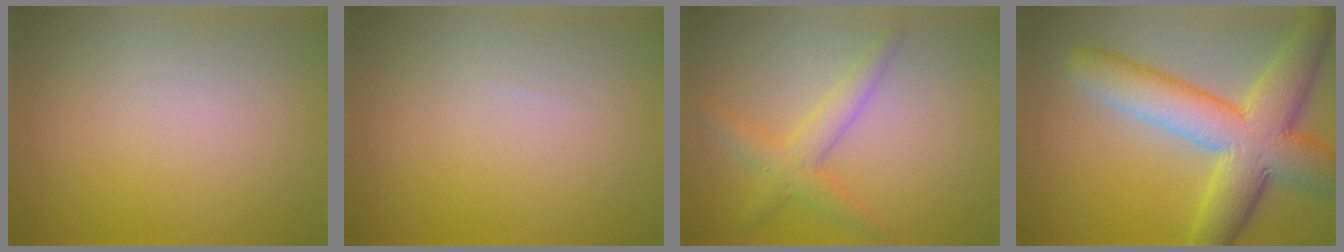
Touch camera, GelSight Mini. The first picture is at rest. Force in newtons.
{"total": 0.0}
{"total": 2.1, "press": 2.1, "slide": 0.1}
{"total": 10.0, "press": 10.0, "slide": 0.7}